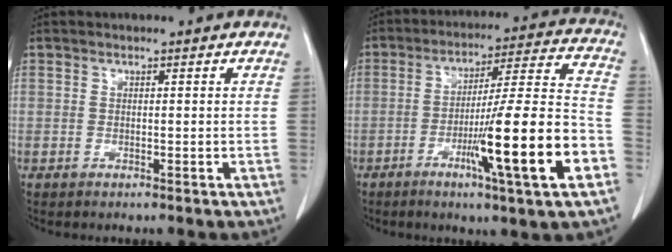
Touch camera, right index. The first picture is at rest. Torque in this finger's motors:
{"motor_torque": [2.14, 0.00, 1.05, 0.21]}